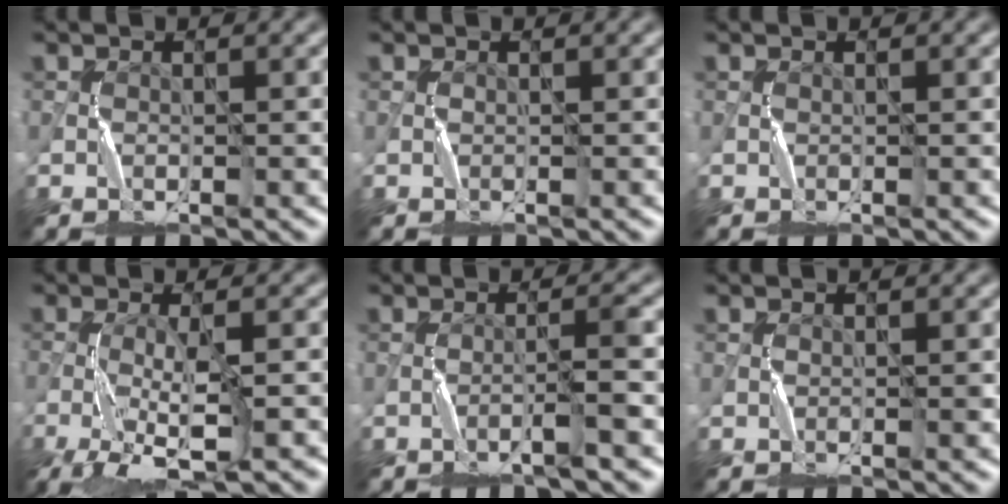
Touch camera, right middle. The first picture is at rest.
{"total": 0.0}
{"total": 0.0}
{"total": 7.7, "force": [-4.4, 1.9, 6.1], "torque": [-0.134, -0.022, -0.078]}
{"total": 1.9, "force": [-0.8, -0.6, 1.6], "torque": [-0.027, 0.011, -0.023]}
{"total": 0.0}